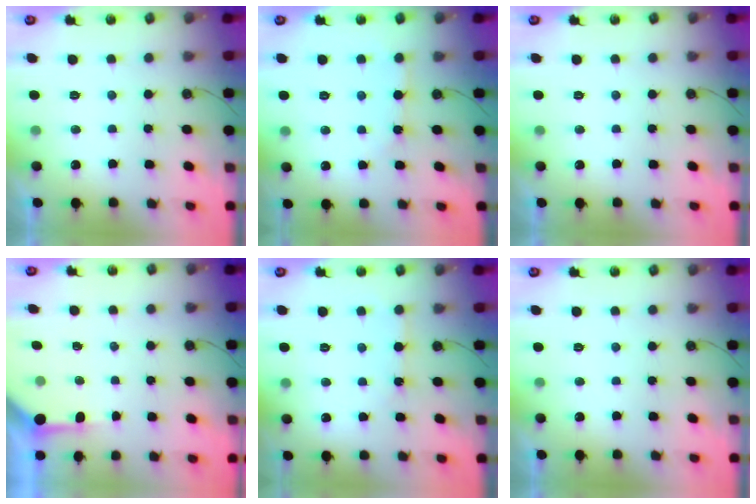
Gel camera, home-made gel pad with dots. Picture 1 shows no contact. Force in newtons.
{"total": 3.3, "press": 3.3, "slide": 0.3}
{"total": 0.0}
{"total": 3.5, "press": 3.5, "slide": 0.3}
{"total": 4.6, "press": 4.6, "slide": 0.6}
{"total": 0.0}